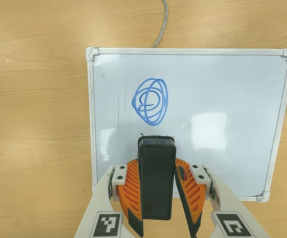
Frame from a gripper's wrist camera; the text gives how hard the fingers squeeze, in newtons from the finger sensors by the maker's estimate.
{"total": 6.7, "left": 4.8, "right": 8.6}